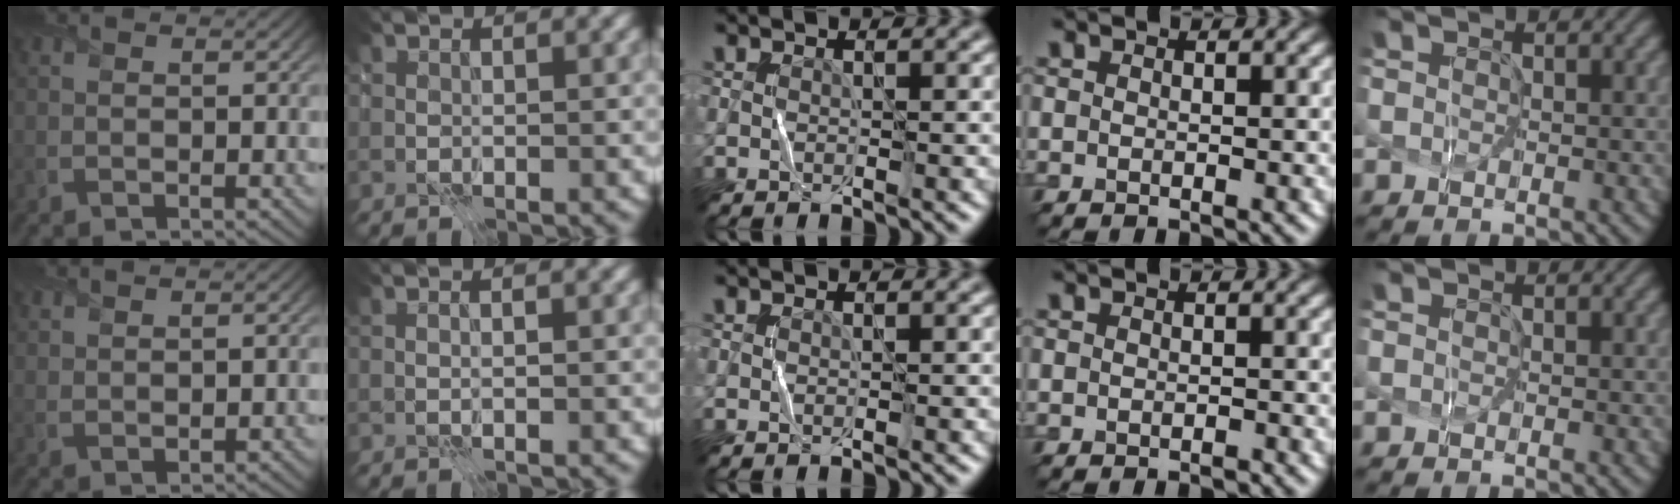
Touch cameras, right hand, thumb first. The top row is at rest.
{"thumb": {"total": 1.8, "force": [1.5, 0.3, 1.0], "torque": [-0.026, 0.001, 0.036]}, "index": {"total": 0.6, "force": [-0.2, 0.0, 0.6], "torque": [-0.010, -0.004, -0.005]}, "ring": {"total": 0.6, "force": [-0.5, 0.1, 0.3], "torque": [-0.003, 0.000, -0.007]}}